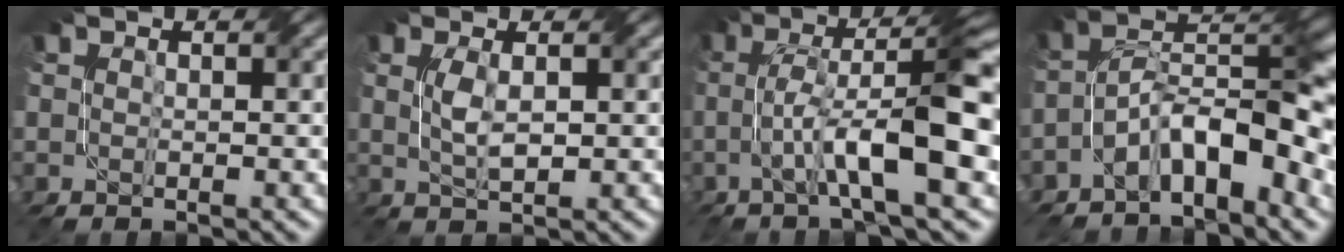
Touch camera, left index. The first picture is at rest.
{"total": 2.1, "force": [0.5, 0.6, 2.0], "torque": [-0.047, 0.004, 0.013]}
{"total": 10.4, "force": [-1.0, 2.0, 10.2], "torque": [-0.166, 0.020, -0.023]}
{"total": 7.9, "force": [-3.6, 2.8, 6.4], "torque": [-0.096, 0.018, -0.072]}